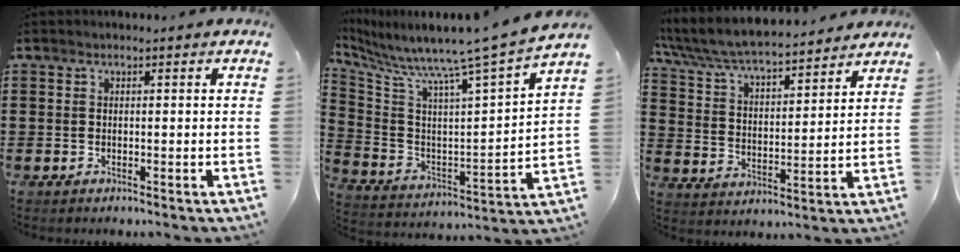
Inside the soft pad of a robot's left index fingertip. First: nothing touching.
{"total": 8.8, "force": [8.0, -1.2, 3.5], "torque": [-0.096, -0.082, 0.117]}
{"total": 6.6, "force": [6.2, 0.5, 2.2], "torque": [-0.069, -0.042, 0.103]}